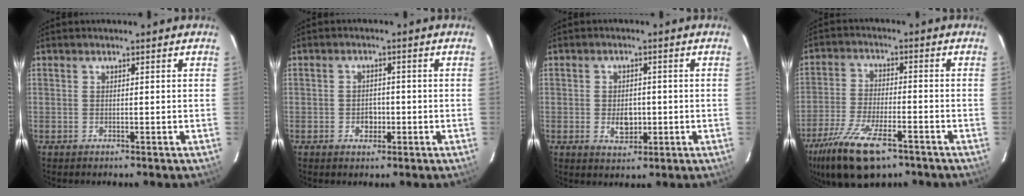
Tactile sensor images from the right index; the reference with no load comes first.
{"total": 2.9, "force": [-0.9, 2.4, 1.5], "torque": [-0.026, 0.006, -0.011]}
{"total": 4.7, "force": [-1.0, 3.3, 3.3], "torque": [-0.058, -0.002, -0.011]}
{"total": 15.4, "force": [-10.0, 5.8, 10.3], "torque": [-0.228, -0.038, -0.183]}